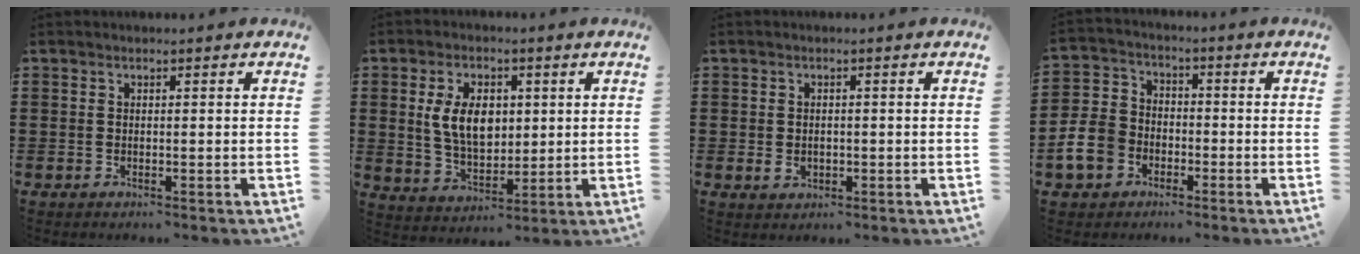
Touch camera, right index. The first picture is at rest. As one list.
[{"total": 8.0, "force": [1.4, 5.0, 6.1], "torque": [-0.135, 0.008, 0.020]}, {"total": 1.5, "force": [-0.1, 1.2, 1.0], "torque": [-0.020, 0.005, -0.003]}, {"total": 7.4, "force": [-3.3, 6.0, 2.9], "torque": [-0.101, 0.013, -0.071]}]